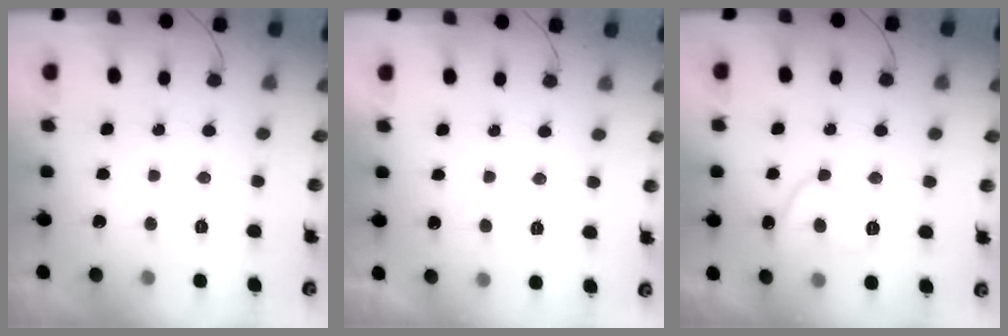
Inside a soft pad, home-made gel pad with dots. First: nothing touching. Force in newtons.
{"total": 0.9, "press": 0.8, "slide": 0.4}
{"total": 9.3, "press": 9.3, "slide": 1.2}